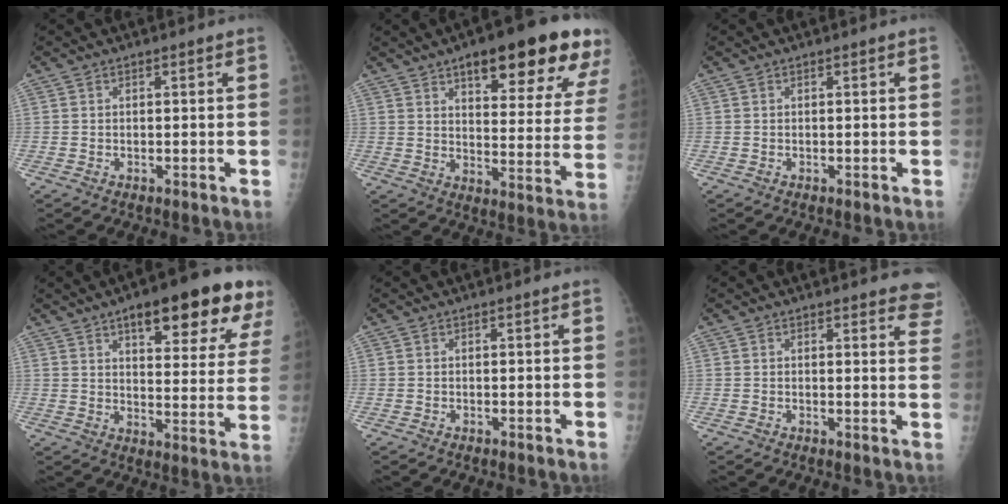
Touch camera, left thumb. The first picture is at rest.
{"total": 22.5, "force": [12.9, 6.8, 17.2], "torque": [-0.192, -0.038, 0.173]}
{"total": 0.0}
{"total": 20.9, "force": [11.7, 6.5, 16.0], "torque": [-0.179, -0.032, 0.156]}
{"total": 0.0}
{"total": 6.4, "force": [5.6, 1.9, 2.4], "torque": [0.008, -0.025, 0.040]}